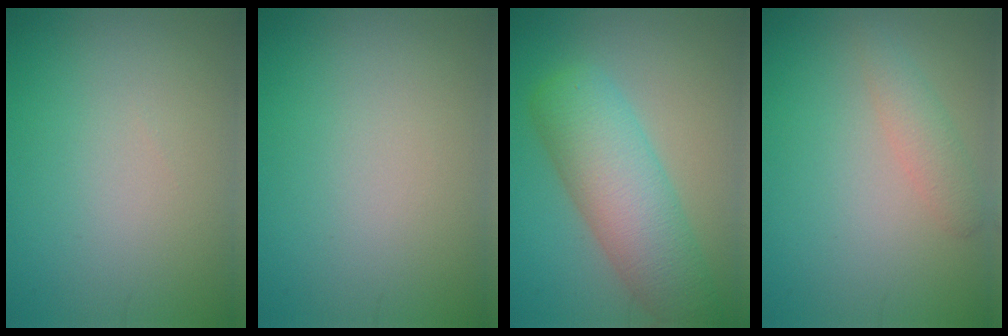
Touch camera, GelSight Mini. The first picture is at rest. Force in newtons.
{"total": 0.0}
{"total": 7.8, "press": 7.8, "slide": 0.3}
{"total": 1.9, "press": 1.9, "slide": 0.0}